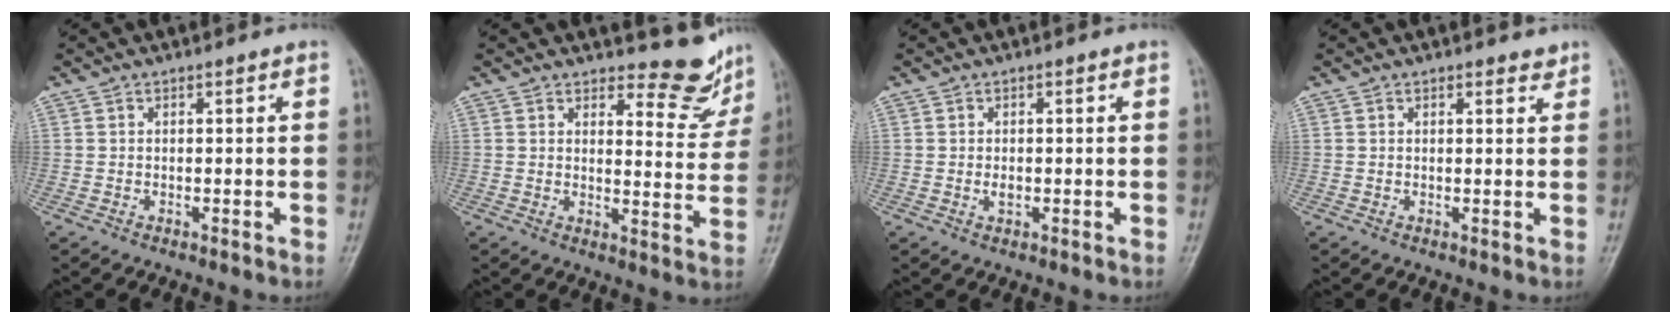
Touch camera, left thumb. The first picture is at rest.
{"total": 7.9, "force": [7.3, 2.6, 1.6], "torque": [0.007, -0.072, 0.084]}
{"total": 1.4, "force": [-0.3, 0.9, 1.0], "torque": [-0.015, 0.000, -0.005]}
{"total": 1.4, "force": [1.1, 0.6, 0.5], "torque": [0.000, -0.008, 0.012]}